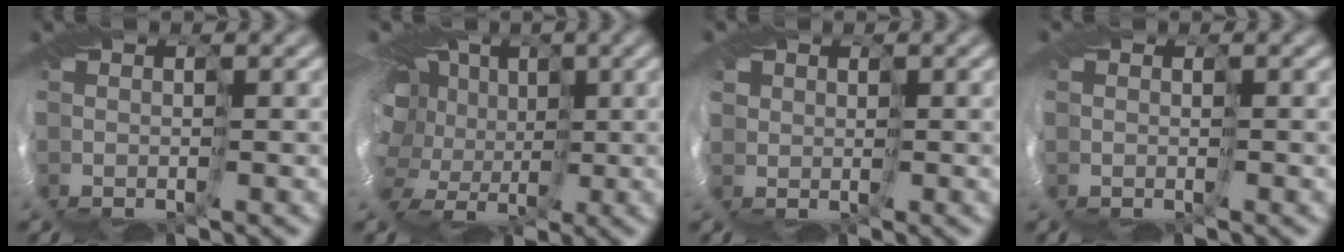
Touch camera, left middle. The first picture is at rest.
{"total": 15.9, "force": [2.5, 12.1, 10.1], "torque": [-0.196, 0.022, -0.002]}
{"total": 3.0, "force": [1.1, 2.6, 0.8], "torque": [-0.026, 0.014, 0.006]}
{"total": 1.5, "force": [-0.2, 1.4, 0.5], "torque": [-0.004, -0.004, -0.001]}